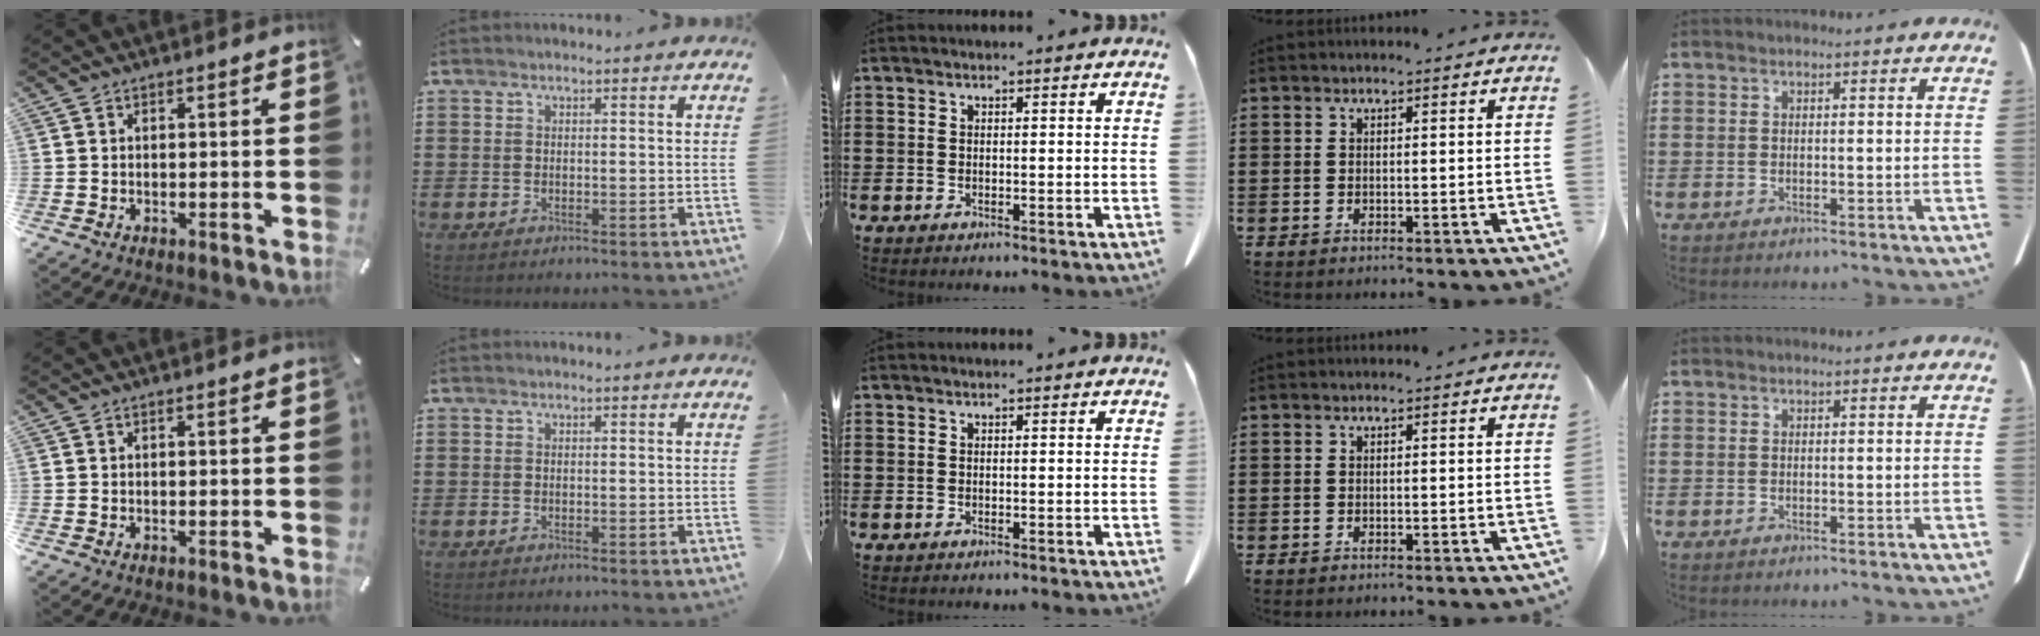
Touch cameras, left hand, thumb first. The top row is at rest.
{}